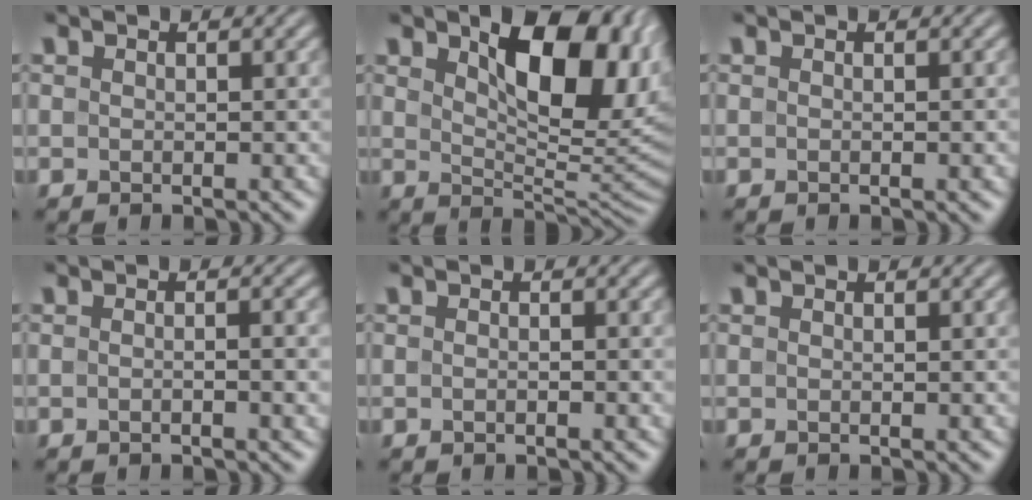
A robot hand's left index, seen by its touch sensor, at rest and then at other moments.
{"total": 10.2, "force": [3.4, 4.8, 8.3], "torque": [-0.124, -0.002, 0.051]}
{"total": 0.6, "force": [-0.2, 0.0, 0.6], "torque": [-0.005, -0.002, -0.004]}
{"total": 2.4, "force": [-0.5, 0.6, 2.2], "torque": [-0.028, 0.001, -0.012]}
{"total": 1.1, "force": [-0.4, 0.2, 1.0], "torque": [-0.013, -0.001, -0.008]}
{"total": 0.0}